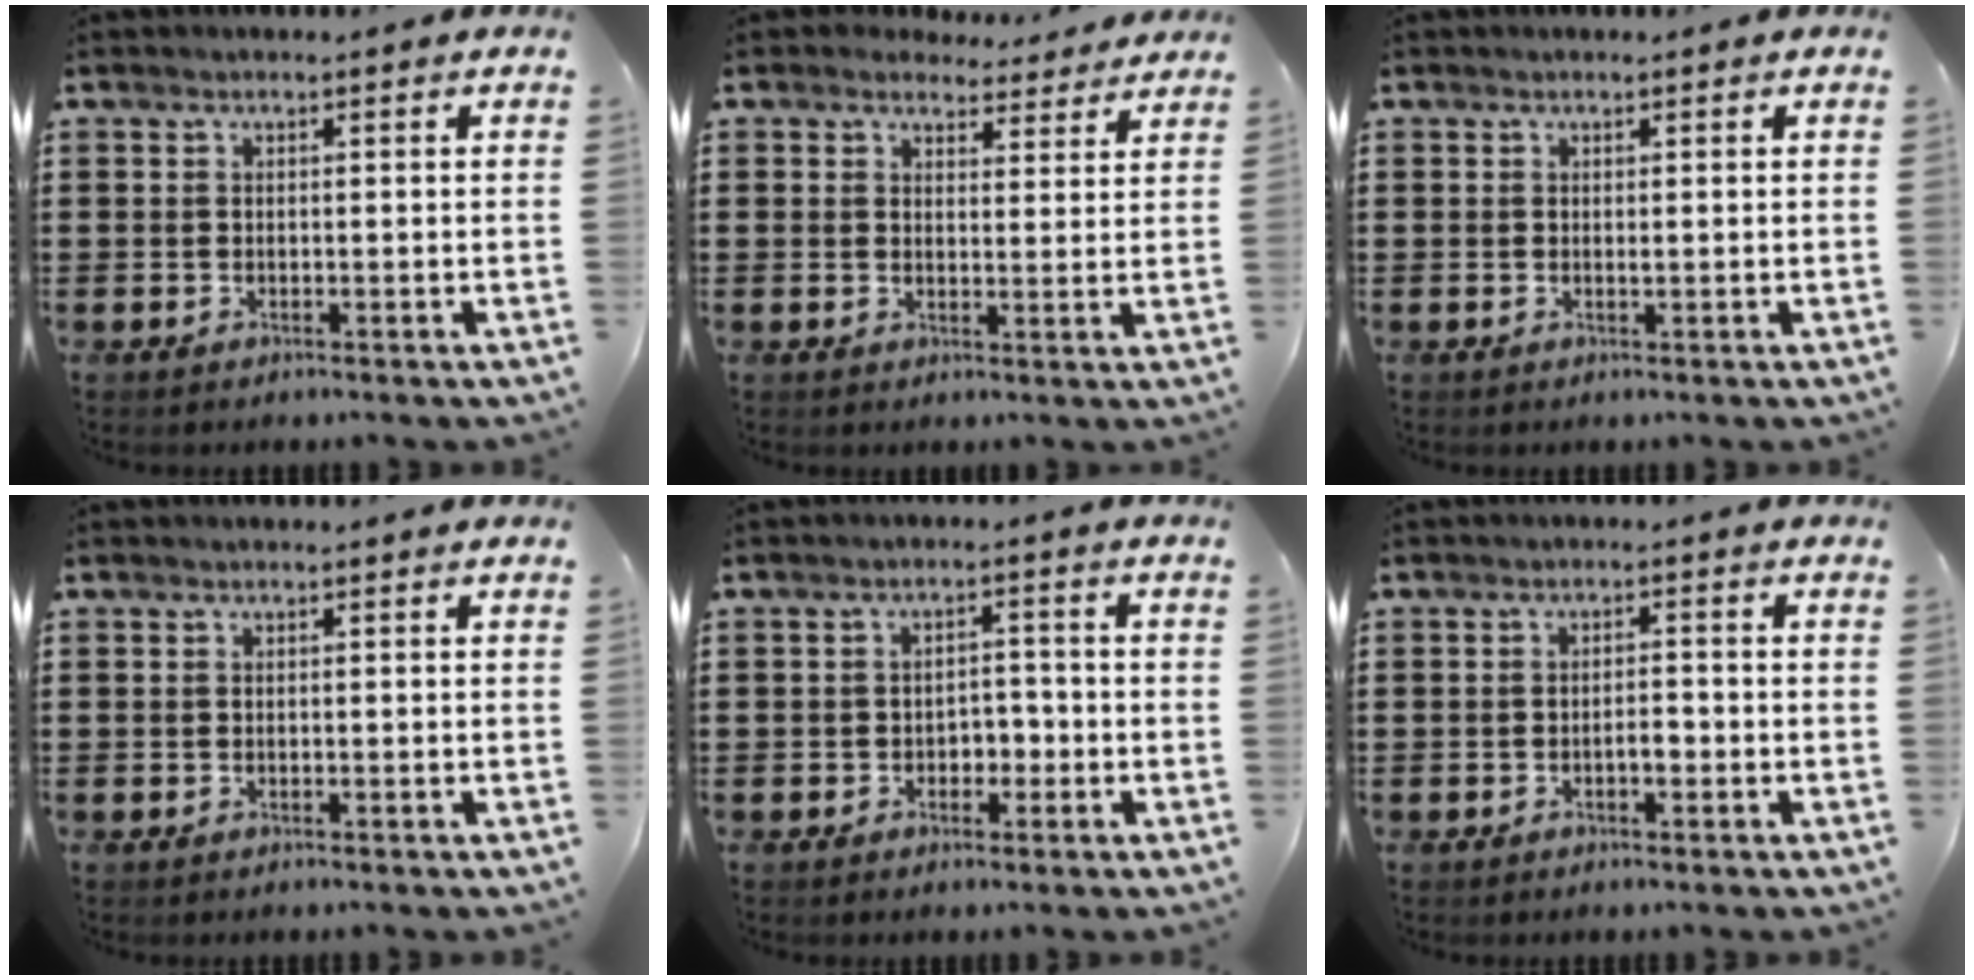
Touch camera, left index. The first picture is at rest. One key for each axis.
{"total": 4.1, "fx": 3.8, "fy": 1.4, "fz": 0.4, "tx": -0.015, "ty": -0.012, "tz": 0.070}
{"total": 0.5, "fx": 0.2, "fy": 0.1, "fz": 0.5, "tx": -0.009, "ty": -0.002, "tz": 0.004}
{"total": 0.0}
{"total": 2.6, "fx": -1.2, "fy": 1.9, "fz": 1.3, "tx": -0.030, "ty": 0.004, "tz": -0.028}
{"total": 2.2, "fx": -0.7, "fy": 0.7, "fz": 1.9, "tx": -0.037, "ty": 0.005, "tz": -0.015}